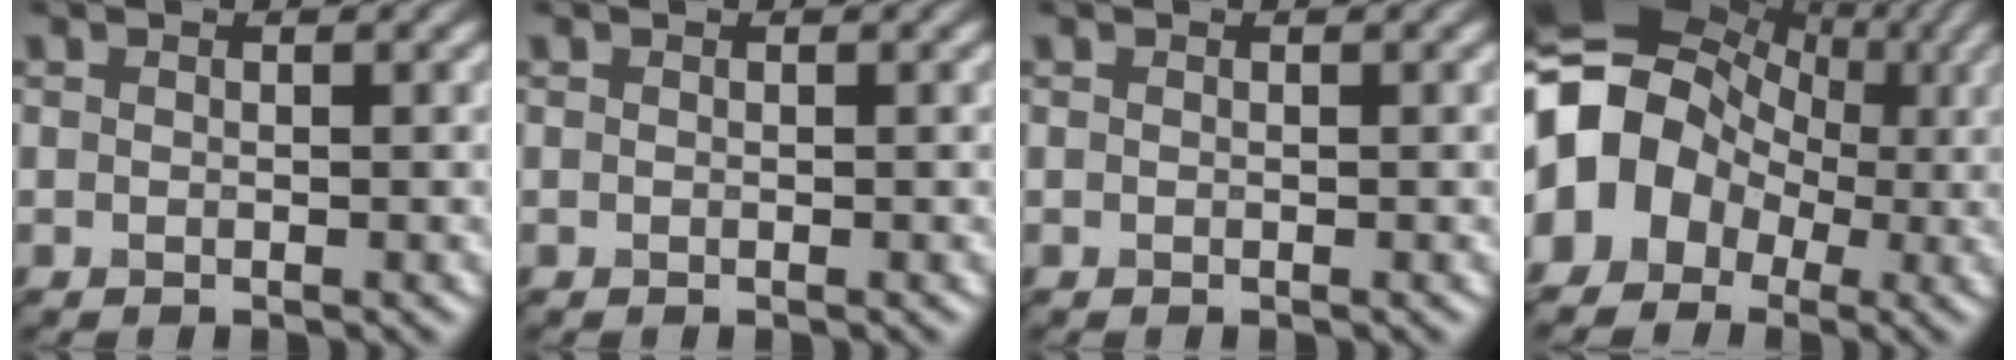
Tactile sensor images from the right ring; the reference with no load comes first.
{"total": 0.0}
{"total": 0.0}
{"total": 12.2, "force": [-0.3, 10.9, 5.4], "torque": [-0.101, 0.015, -0.021]}